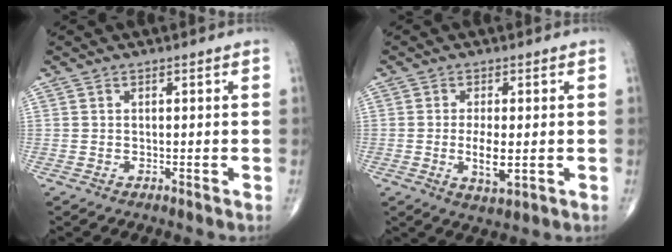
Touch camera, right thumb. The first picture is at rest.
{"total": 5.4, "force": [-0.6, 2.0, 4.9], "torque": [-0.092, -0.012, -0.009]}